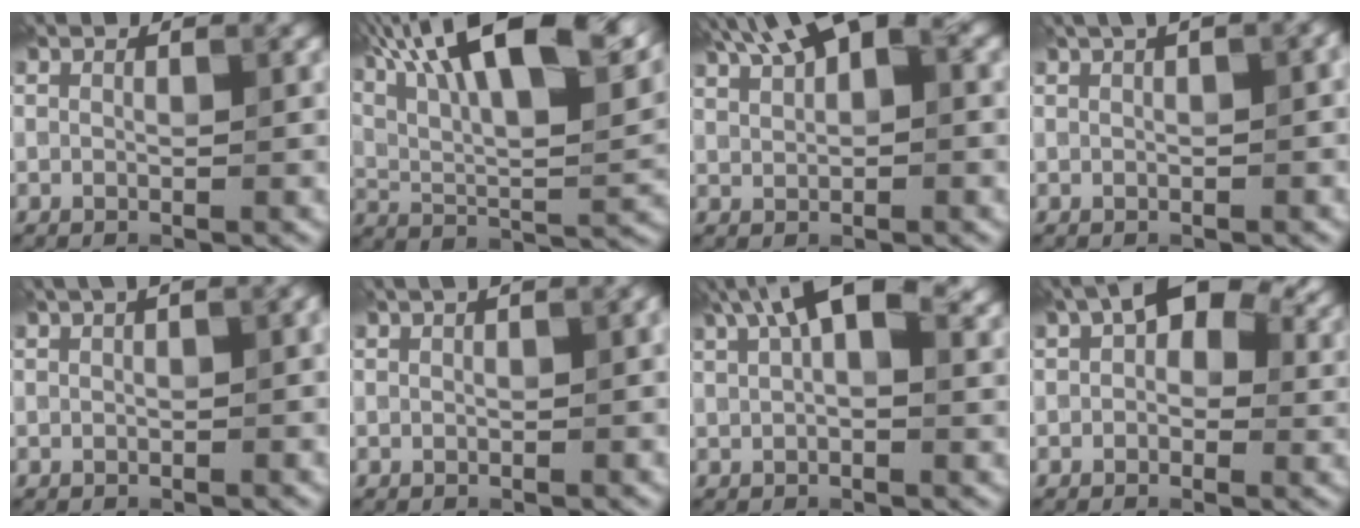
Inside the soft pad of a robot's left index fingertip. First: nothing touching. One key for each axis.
{"total": 16.5, "fx": 9.2, "fy": 5.7, "fz": 12.4, "tx": -0.197, "ty": 0.023, "tz": 0.141}
{"total": 7.4, "fx": 4.1, "fy": 2.8, "fz": 5.5, "tx": -0.096, "ty": 0.027, "tz": 0.066}
{"total": 4.4, "fx": 1.9, "fy": 1.5, "fz": 3.6, "tx": -0.036, "ty": 0.019, "tz": 0.027}
{"total": 3.1, "fx": 1.3, "fy": 1.0, "fz": 2.6, "tx": -0.026, "ty": 0.010, "tz": 0.016}
{"total": 1.9, "fx": 0.7, "fy": 0.5, "fz": 1.7, "tx": -0.018, "ty": 0.007, "tz": 0.009}
{"total": 8.0, "fx": 3.9, "fy": 3.3, "fz": 6.1, "tx": -0.093, "ty": 0.019, "tz": 0.057}
{"total": 6.7, "fx": 2.1, "fy": 4.1, "fz": 4.8, "tx": -0.049, "ty": 0.015, "tz": 0.012}